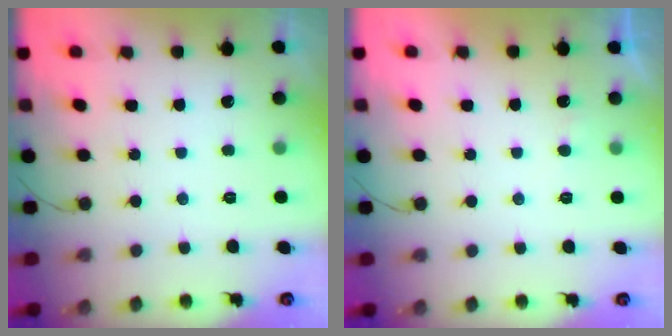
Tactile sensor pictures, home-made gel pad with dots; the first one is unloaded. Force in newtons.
{"total": 3.9, "press": 3.9, "slide": 0.4}